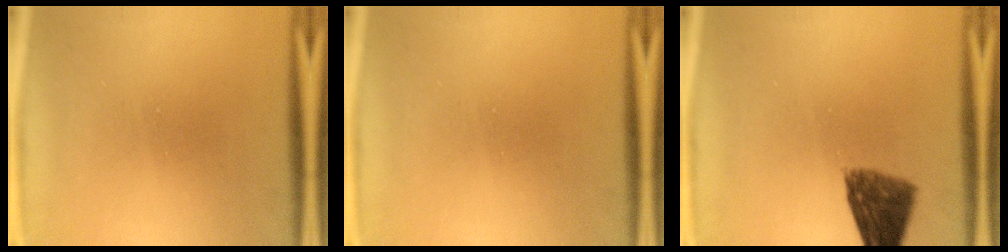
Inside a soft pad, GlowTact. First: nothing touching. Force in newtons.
{"total": 0.0}
{"total": 7.4}